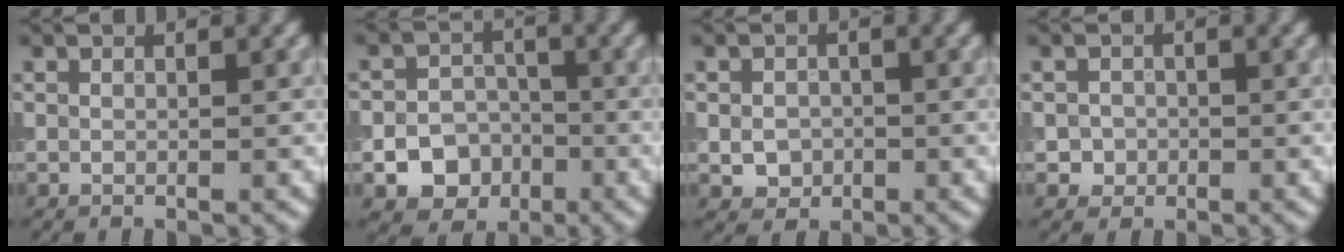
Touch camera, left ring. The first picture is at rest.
{"total": 6.3, "force": [-2.7, 5.4, 2.0], "torque": [0.002, -0.011, -0.057]}
{"total": 2.2, "force": [-0.5, 1.9, 1.0], "torque": [-0.014, -0.003, -0.012]}
{"total": 1.4, "force": [-0.3, 1.4, 0.2], "torque": [0.013, -0.002, -0.007]}